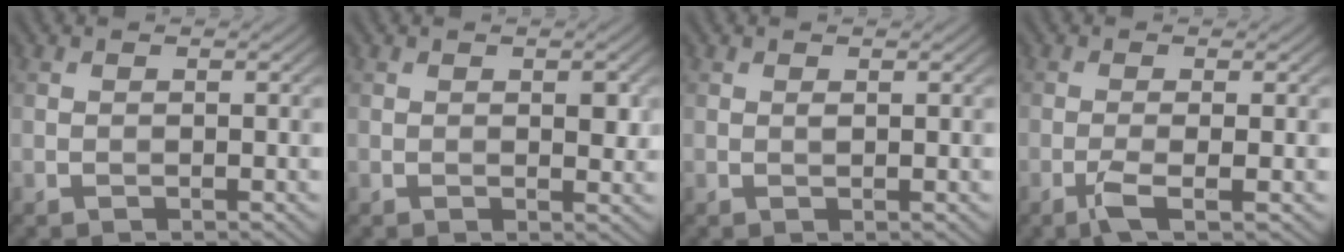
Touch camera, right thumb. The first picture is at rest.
{"total": 1.9, "force": [0.5, 1.0, 1.6], "torque": [-0.022, -0.006, 0.010]}
{"total": 0.5, "force": [0.3, 0.2, 0.4], "torque": [-0.010, -0.001, 0.004]}
{"total": 2.7, "force": [-1.2, 0.2, 2.4], "torque": [-0.052, 0.005, -0.031]}